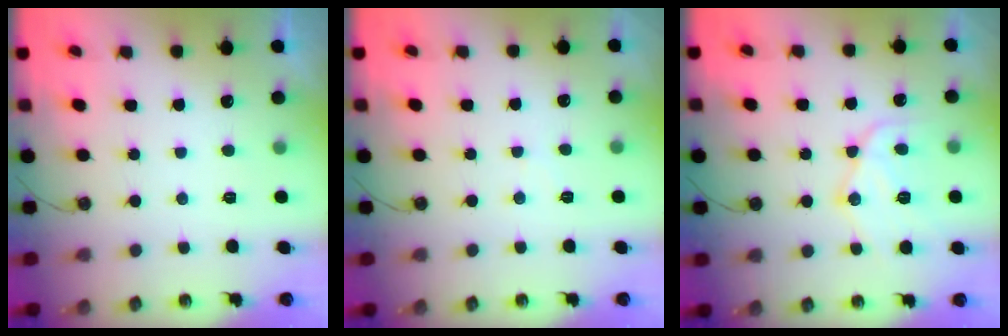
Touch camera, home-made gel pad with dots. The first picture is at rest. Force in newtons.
{"total": 3.8, "press": 3.7, "slide": 0.6}
{"total": 13.9, "press": 13.9, "slide": 1.1}